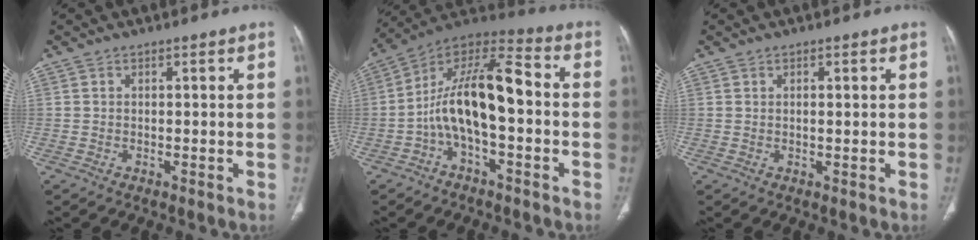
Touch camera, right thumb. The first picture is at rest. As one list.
[{"total": 15.6, "force": [-2.3, 6.6, 13.9], "torque": [-0.237, 0.063, -0.048]}, {"total": 1.0, "force": [0.2, 0.3, 0.9], "torque": [-0.020, 0.001, 0.004]}]